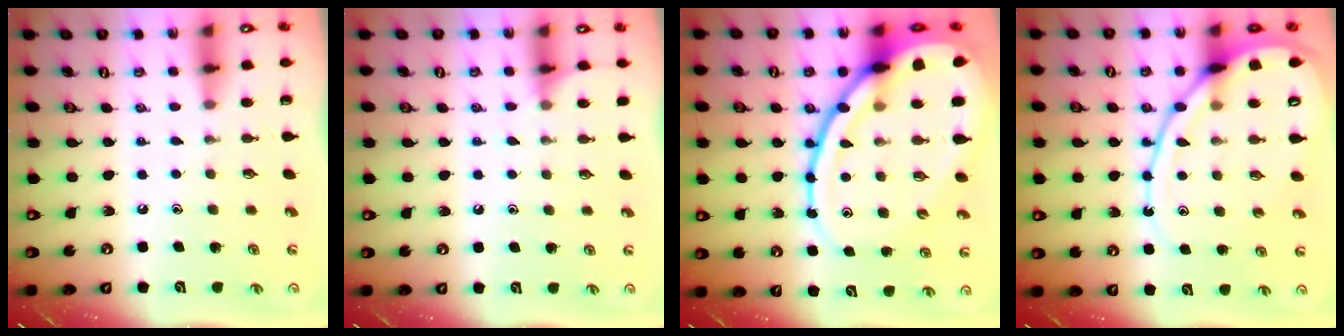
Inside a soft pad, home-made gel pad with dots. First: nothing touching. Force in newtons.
{"total": 4.7, "press": 4.7, "slide": 0.6}
{"total": 24.0, "press": 23.9, "slide": 2.4}
{"total": 14.8, "press": 14.8, "slide": 1.1}